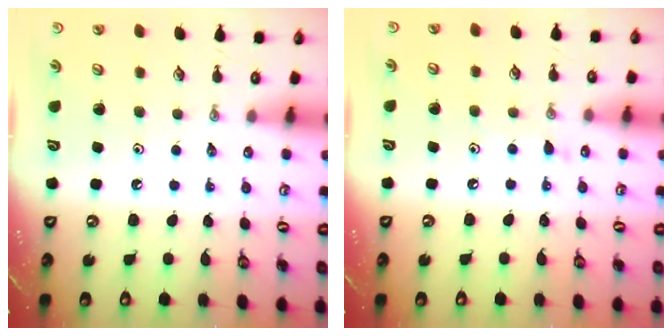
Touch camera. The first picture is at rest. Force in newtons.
{"total": 5.3, "press": 5.3, "slide": 0.6}